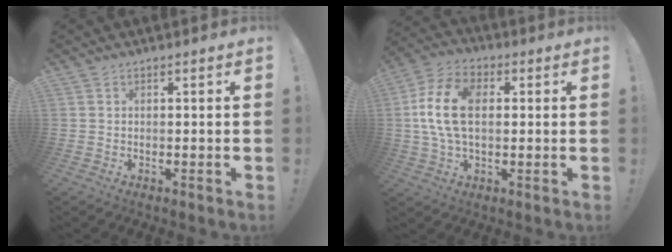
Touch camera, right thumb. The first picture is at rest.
{"total": 15.2, "force": [1.9, 9.5, 11.7], "torque": [-0.222, 0.002, 0.032]}